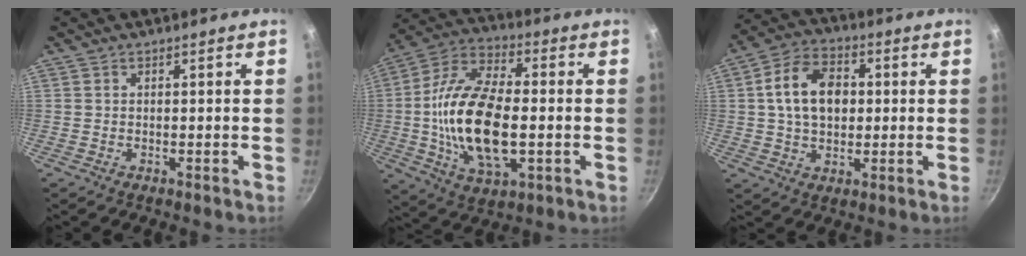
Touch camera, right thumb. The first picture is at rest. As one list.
[{"total": 20.5, "force": [-1.7, 10.0, 17.8], "torque": [-0.336, 0.019, -0.039]}, {"total": 12.5, "force": [1.6, 8.7, 8.8], "torque": [-0.131, 0.017, 0.016]}]